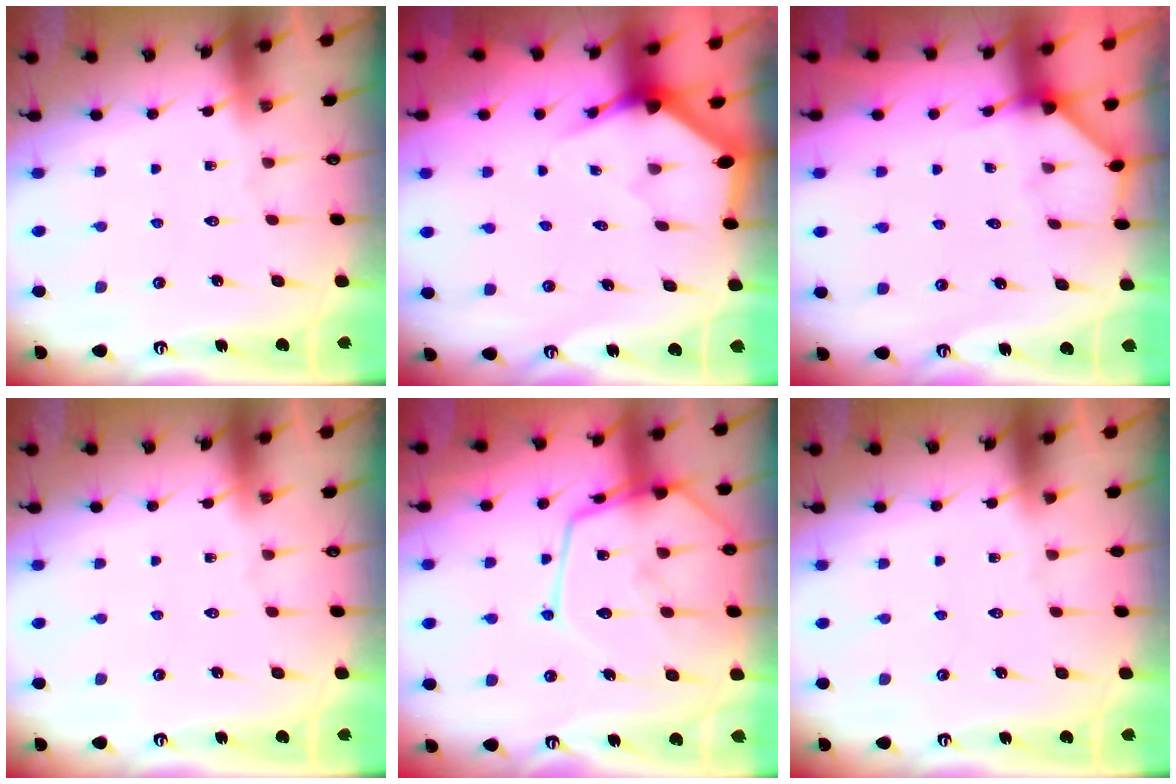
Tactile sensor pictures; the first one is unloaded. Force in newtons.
{"total": 3.5, "press": 3.5, "slide": 0.1}
{"total": 2.5, "press": 2.5, "slide": 0.4}
{"total": 0.0}
{"total": 18.2, "press": 18.2, "slide": 1.6}
{"total": 0.0}